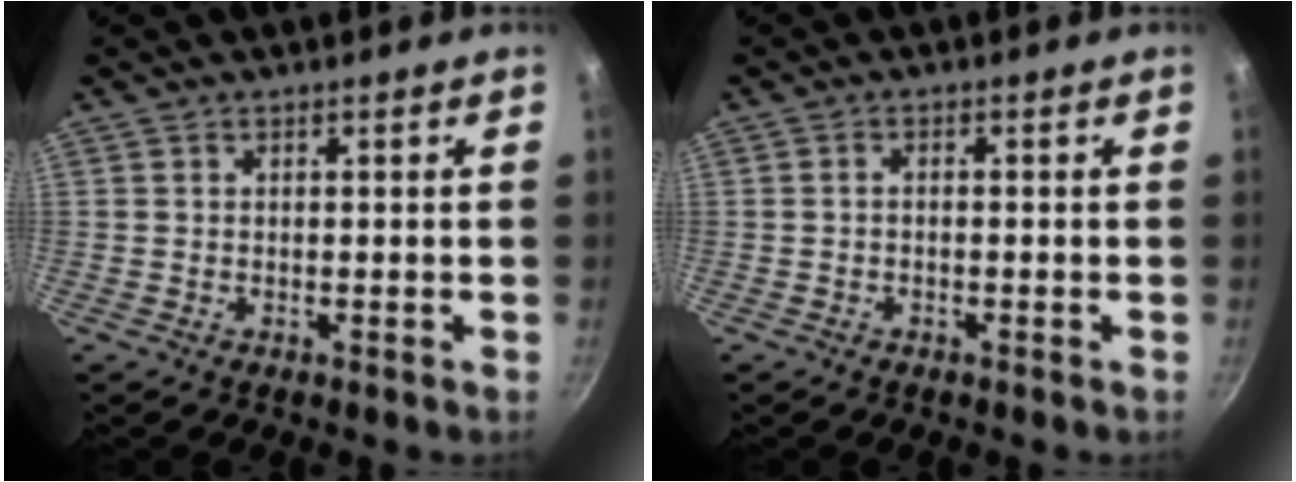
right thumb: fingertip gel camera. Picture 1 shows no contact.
{"total": 1.0, "force": [-0.6, 0.4, 0.7], "torque": [-0.018, 0.011, -0.011]}